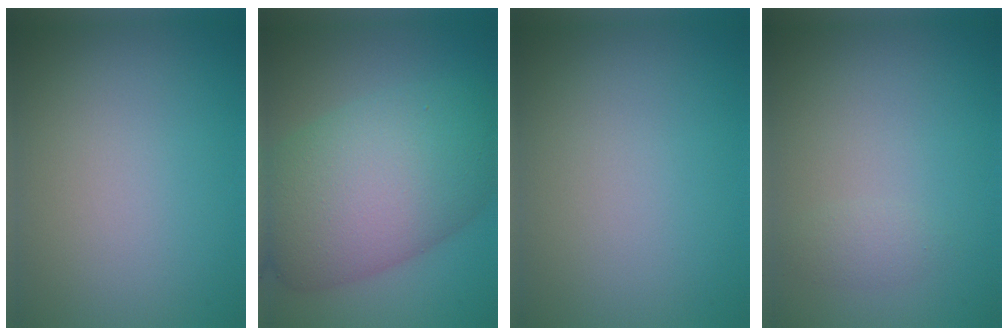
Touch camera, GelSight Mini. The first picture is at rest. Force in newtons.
{"total": 12.0, "press": 12.0, "slide": 0.2}
{"total": 0.0}
{"total": 1.0, "press": 1.0, "slide": 0.0}